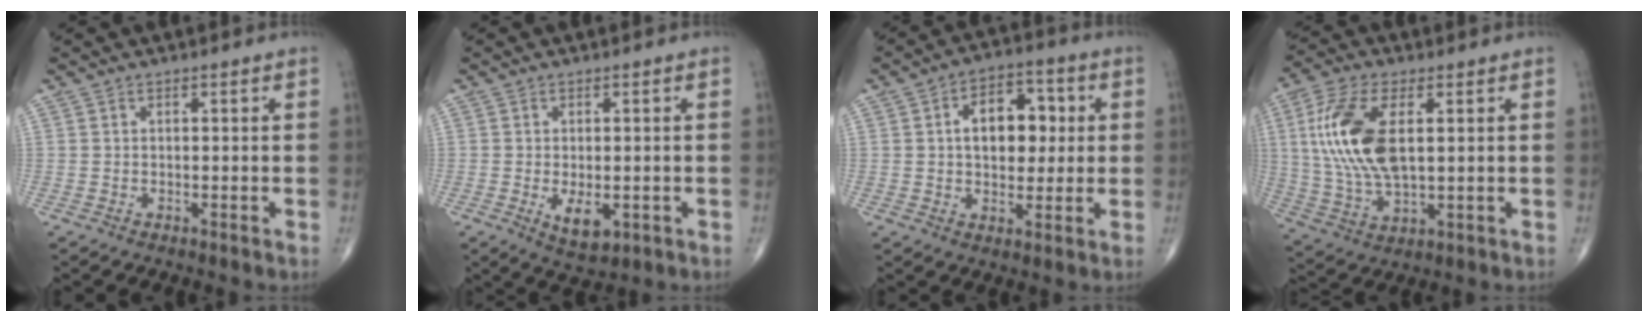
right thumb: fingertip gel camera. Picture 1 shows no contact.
{"total": 5.3, "force": [-1.3, 2.8, 4.4], "torque": [-0.060, -0.010, -0.011]}
{"total": 11.3, "force": [1.7, 7.3, 8.5], "torque": [-0.090, 0.013, 0.022]}
{"total": 15.9, "force": [2.9, 7.6, 13.7], "torque": [-0.293, -0.005, 0.060]}